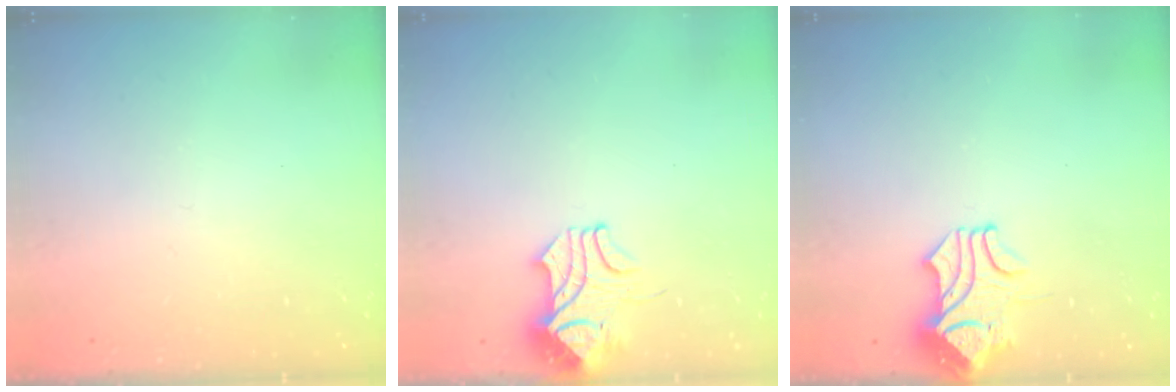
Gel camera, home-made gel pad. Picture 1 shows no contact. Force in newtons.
{"total": 2.4, "press": 2.3, "slide": 0.9}
{"total": 1.1, "press": 0.5, "slide": 0.9}